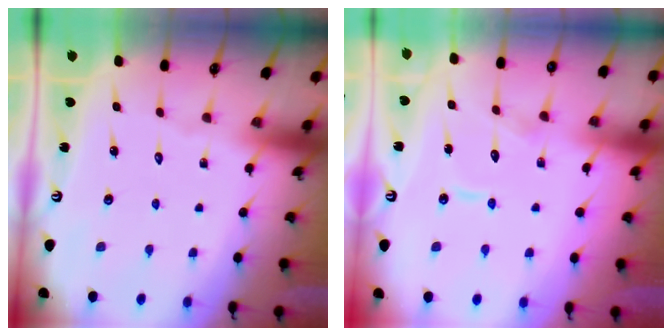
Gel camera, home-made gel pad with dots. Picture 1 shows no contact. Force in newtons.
{"total": 7.7, "press": 7.7, "slide": 0.7}